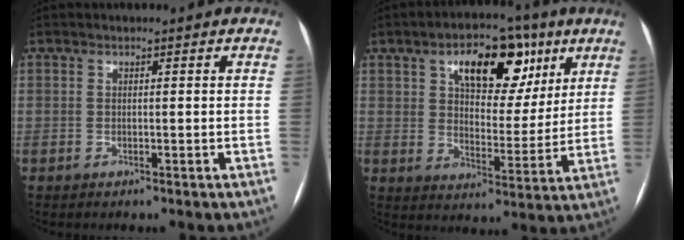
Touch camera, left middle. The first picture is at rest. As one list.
[{"total": 13.4, "force": [6.8, 6.7, 9.4], "torque": [-0.127, 0.022, 0.107]}]